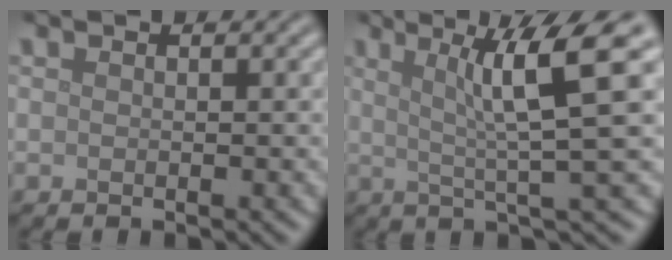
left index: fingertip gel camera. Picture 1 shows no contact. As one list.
[{"total": 8.0, "force": [2.3, 1.0, 7.6], "torque": [-0.113, 0.014, 0.040]}]